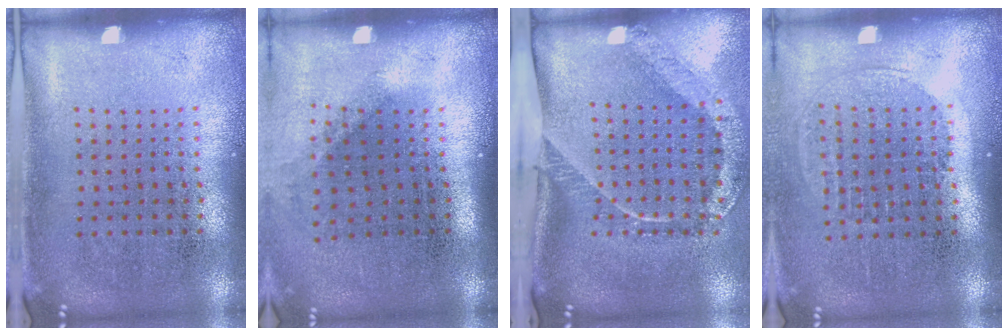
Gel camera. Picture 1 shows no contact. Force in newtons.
{"total": 1.3, "press": 0.9, "slide": 0.9}
{"total": 2.5, "press": 1.6, "slide": 1.9}
{"total": 1.3, "press": 1.2, "slide": 0.6}